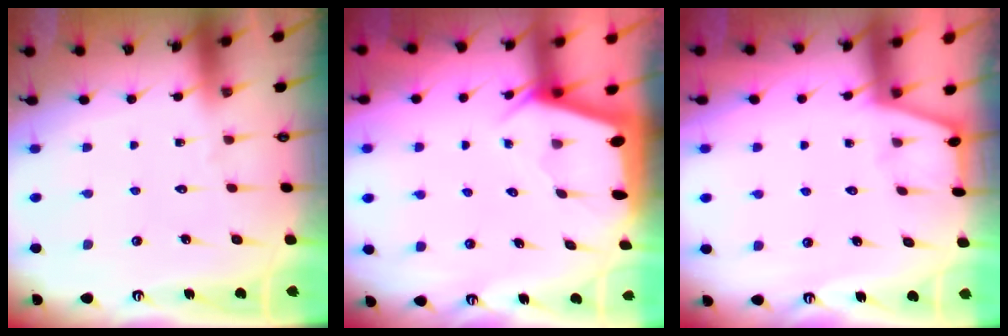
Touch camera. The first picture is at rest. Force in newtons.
{"total": 2.1, "press": 2.0, "slide": 0.3}
{"total": 0.7, "press": 0.7, "slide": 0.2}